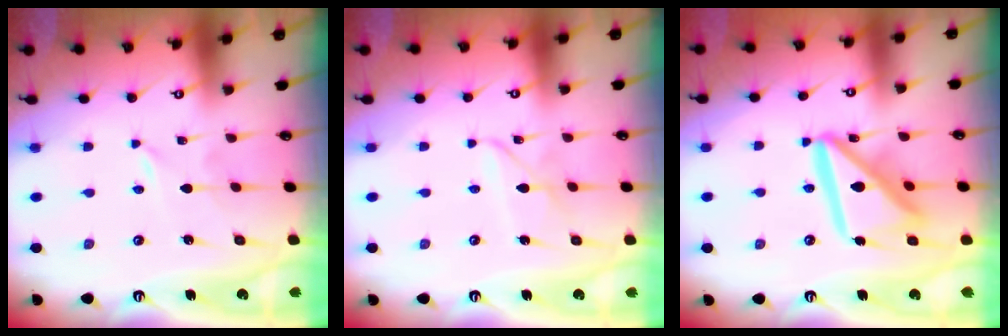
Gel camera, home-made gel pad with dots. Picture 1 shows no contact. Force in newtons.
{"total": 3.5, "press": 3.5, "slide": 0.3}
{"total": 16.1, "press": 16.0, "slide": 1.8}